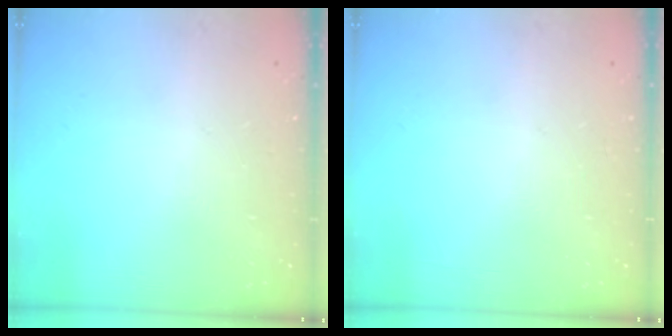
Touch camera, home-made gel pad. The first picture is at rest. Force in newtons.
{"total": 0.0}